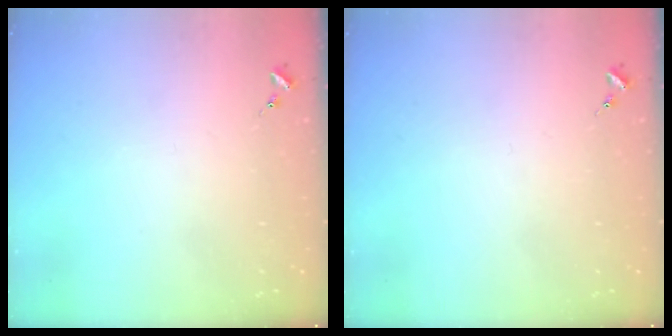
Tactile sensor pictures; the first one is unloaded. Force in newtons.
{"total": 0.0}